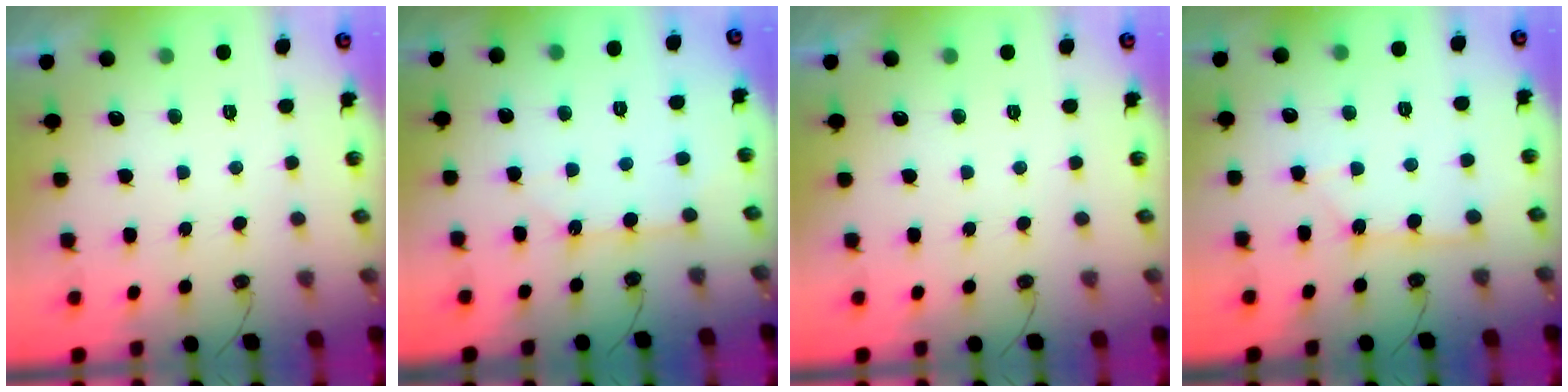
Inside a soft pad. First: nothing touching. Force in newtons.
{"total": 6.1, "press": 6.1, "slide": 0.1}
{"total": 0.0}
{"total": 2.6, "press": 2.6, "slide": 0.2}